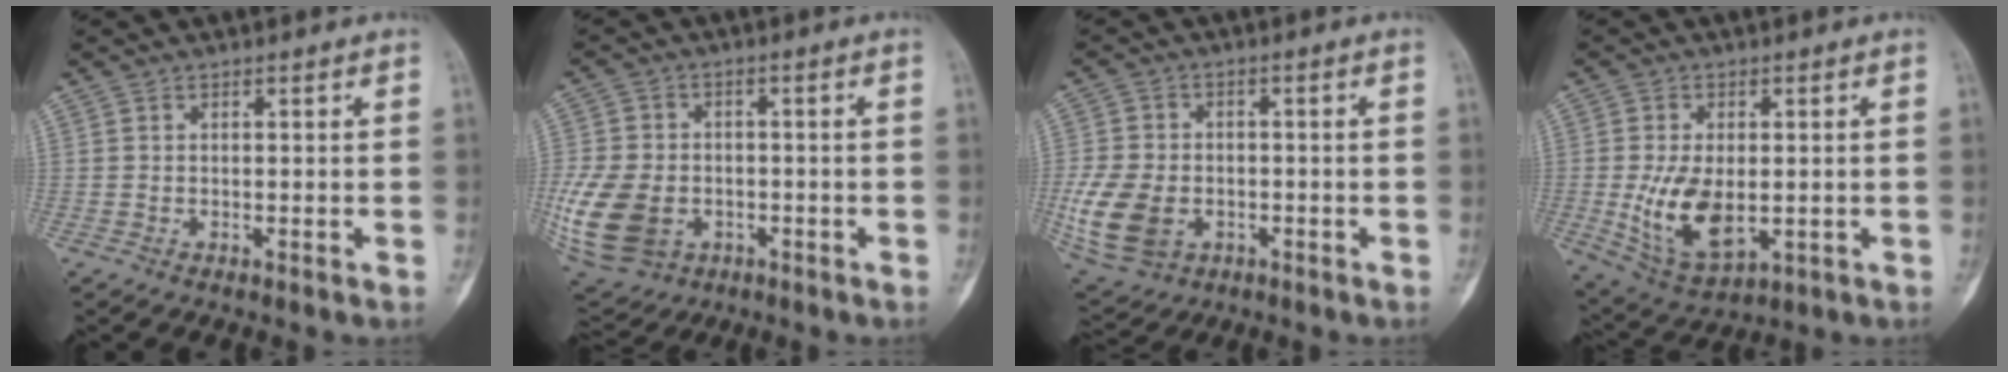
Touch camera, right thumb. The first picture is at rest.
{"total": 17.5, "force": [-4.4, 13.1, 10.8], "torque": [-0.250, -0.003, -0.062]}
{"total": 12.1, "force": [-3.1, 8.7, 7.8], "torque": [-0.156, 0.004, -0.046]}
{"total": 11.3, "force": [-1.1, 6.5, 9.2], "torque": [-0.161, -0.011, -0.001]}